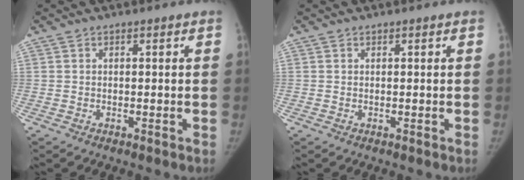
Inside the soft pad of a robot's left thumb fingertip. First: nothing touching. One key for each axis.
{"total": 0.0}